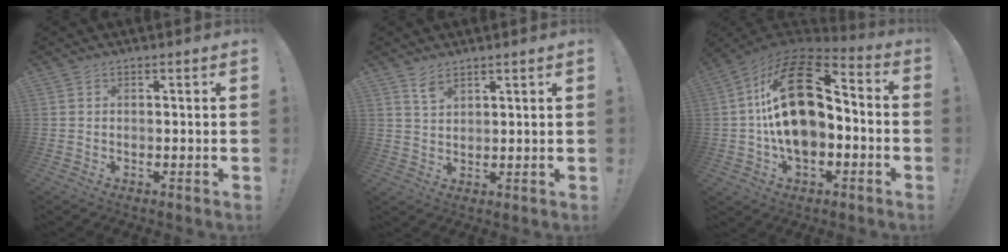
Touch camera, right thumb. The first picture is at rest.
{"total": 4.0, "force": [3.0, 1.9, 1.8], "torque": [-0.019, -0.025, 0.053]}
{"total": 24.0, "force": [1.8, 14.7, 18.9], "torque": [-0.344, 0.012, 0.039]}